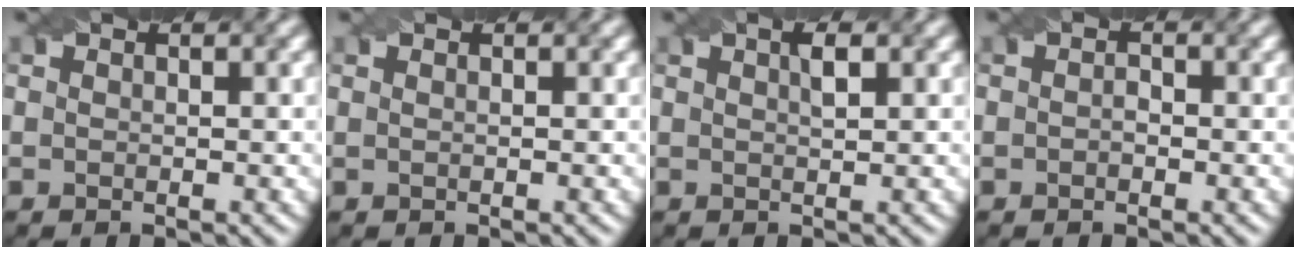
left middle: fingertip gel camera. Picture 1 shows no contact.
{"total": 0.6, "force": [0.4, 0.3, 0.4], "torque": [-0.007, -0.006, 0.001]}
{"total": 1.3, "force": [0.6, 0.2, 1.1], "torque": [-0.020, 0.003, 0.010]}
{"total": 0.9, "force": [-0.1, 0.6, 0.7], "torque": [-0.012, -0.004, -0.005]}